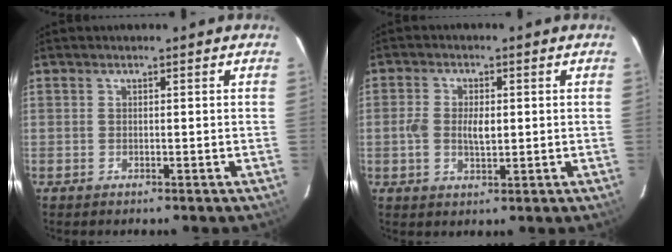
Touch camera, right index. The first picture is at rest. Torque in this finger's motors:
{"motor_torque": [0.11, 0.03, 0.12, 0.07]}